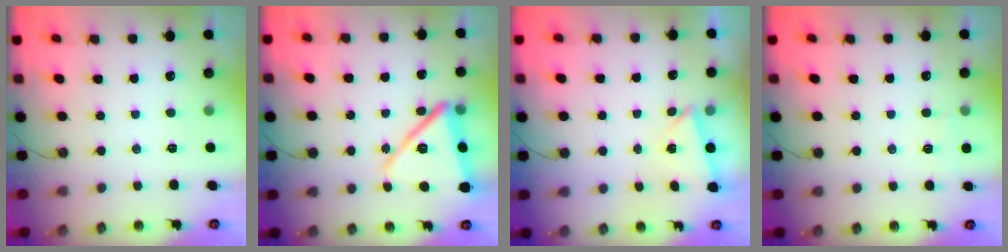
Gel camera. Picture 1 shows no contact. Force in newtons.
{"total": 15.4, "press": 12.5, "slide": 9.1}
{"total": 1.9, "press": 1.4, "slide": 1.4}
{"total": 2.7, "press": 2.3, "slide": 1.5}